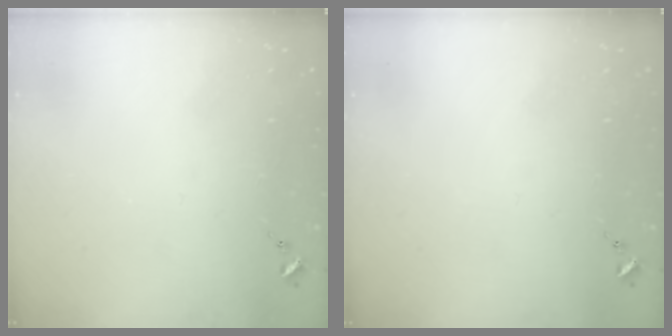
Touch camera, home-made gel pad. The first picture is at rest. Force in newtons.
{"total": 0.0}